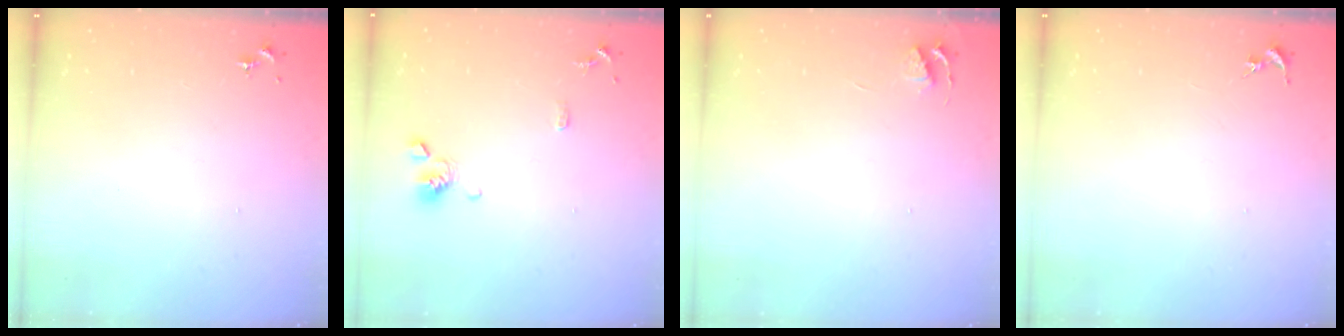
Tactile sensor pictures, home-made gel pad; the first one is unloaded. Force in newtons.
{"total": 9.1, "press": 8.9, "slide": 1.9}
{"total": 3.5, "press": 3.4, "slide": 0.5}
{"total": 0.0}